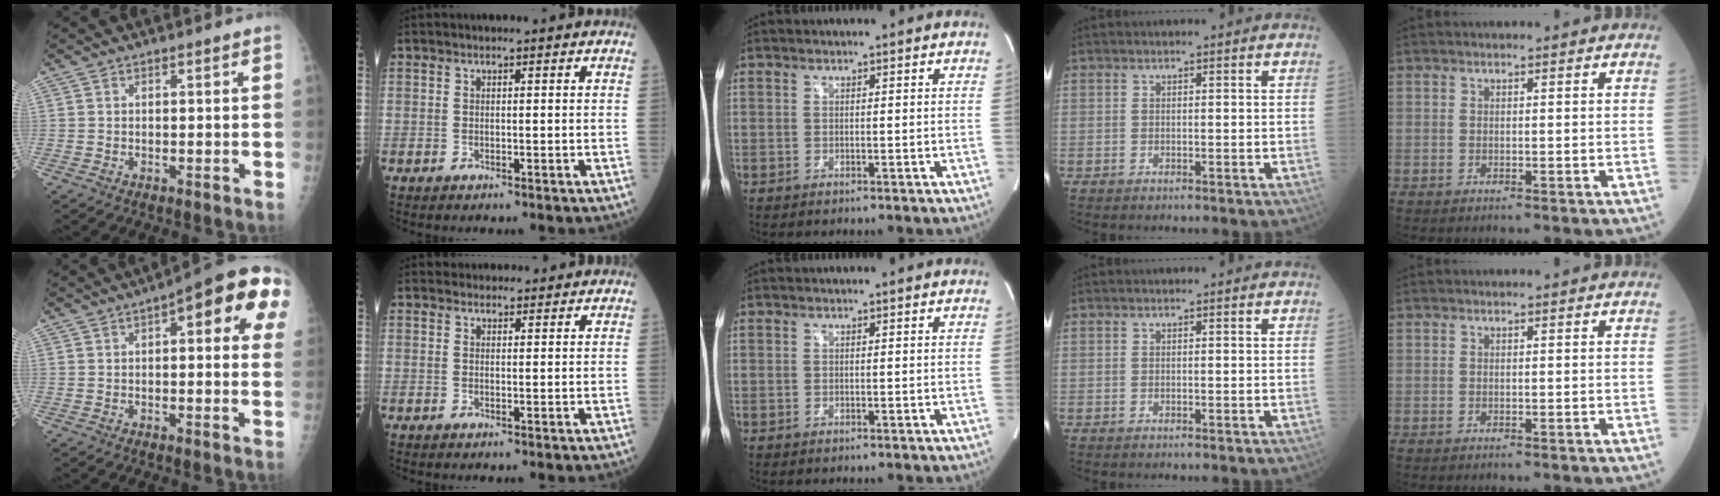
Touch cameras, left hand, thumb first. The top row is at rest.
{"thumb": {"total": 16.0, "force": [5.4, 5.4, 14.1], "torque": [-0.148, 0.011, 0.054]}, "index": {"total": 4.1, "force": [3.9, 1.4, 0.2], "torque": [0.006, 0.013, 0.045]}}